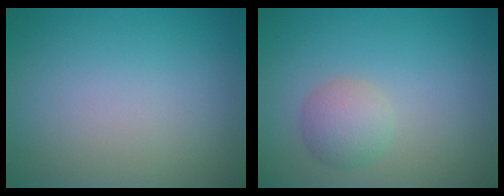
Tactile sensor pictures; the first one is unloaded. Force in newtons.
{"total": 2.4, "press": 2.4, "slide": 0.1}